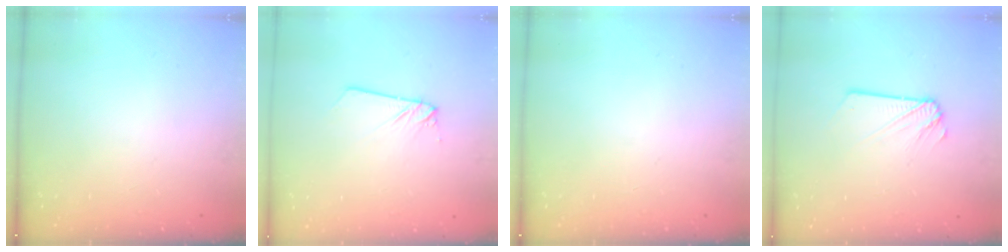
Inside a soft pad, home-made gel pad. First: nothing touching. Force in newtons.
{"total": 2.3, "press": 2.3, "slide": 0.1}
{"total": 0.0}
{"total": 2.1, "press": 2.1, "slide": 0.3}